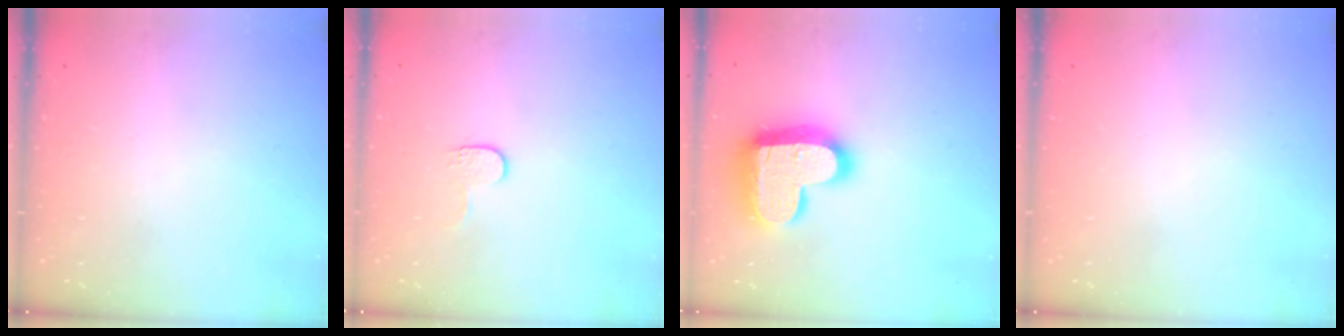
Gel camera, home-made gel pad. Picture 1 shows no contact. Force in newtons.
{"total": 3.4, "press": 3.4, "slide": 0.4}
{"total": 23.7, "press": 23.7, "slide": 1.6}
{"total": 0.0}